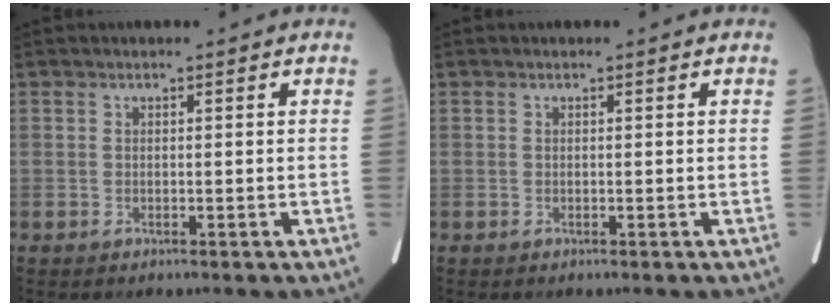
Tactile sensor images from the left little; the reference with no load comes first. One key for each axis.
{"total": 0.0}